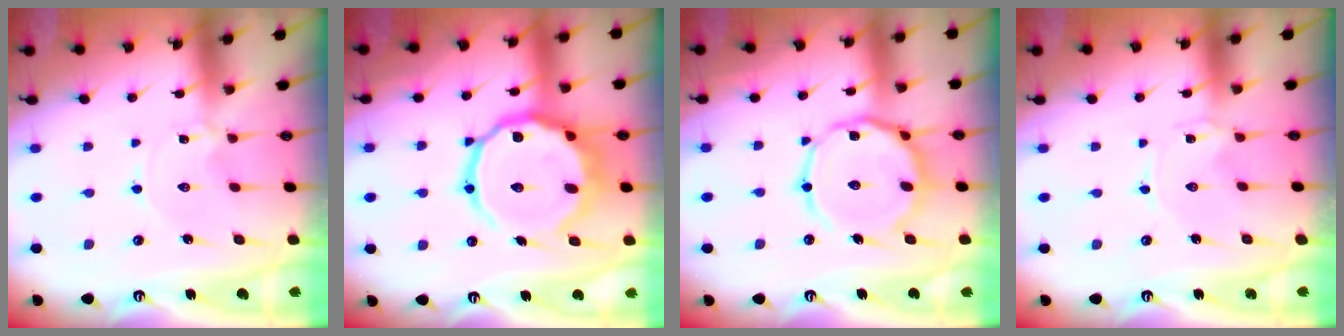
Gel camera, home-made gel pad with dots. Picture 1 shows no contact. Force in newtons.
{"total": 19.9, "press": 19.8, "slide": 2.0}
{"total": 15.6, "press": 15.6, "slide": 1.1}
{"total": 0.0}